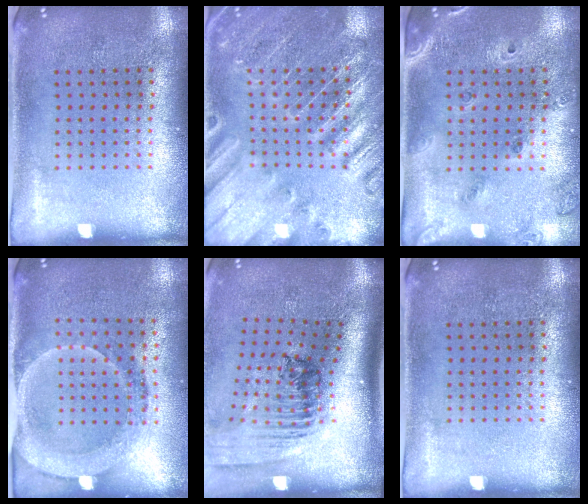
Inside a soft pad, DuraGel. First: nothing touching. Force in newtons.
{"total": 2.8, "press": 2.8, "slide": 0.4}
{"total": 1.4, "press": 1.3, "slide": 0.6}
{"total": 1.8, "press": 1.6, "slide": 0.8}
{"total": 2.4, "press": 1.7, "slide": 1.7}
{"total": 0.0}